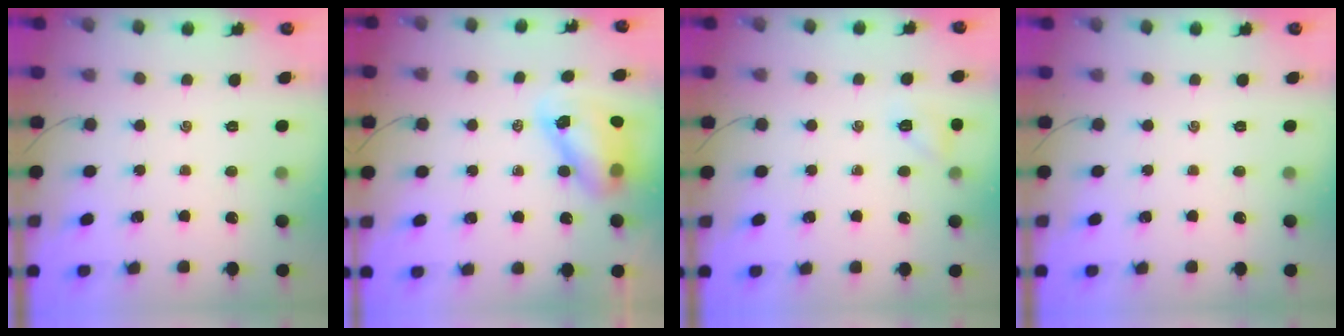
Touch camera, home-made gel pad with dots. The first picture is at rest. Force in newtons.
{"total": 8.1, "press": 7.9, "slide": 1.9}
{"total": 5.8, "press": 5.6, "slide": 1.4}
{"total": 0.0}